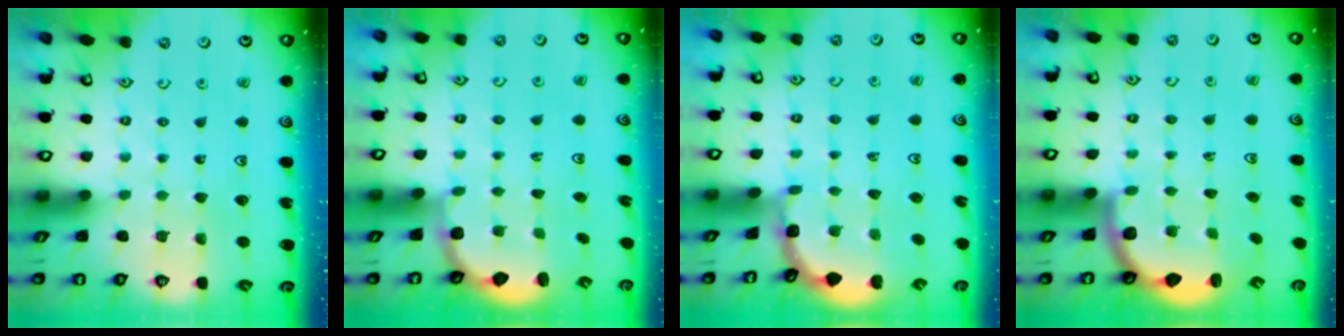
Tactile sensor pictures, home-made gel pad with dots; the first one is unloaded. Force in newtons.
{"total": 2.9, "press": 2.6, "slide": 1.2}
{"total": 1.7, "press": 1.7, "slide": 0.1}
{"total": 2.5, "press": 2.4, "slide": 0.7}